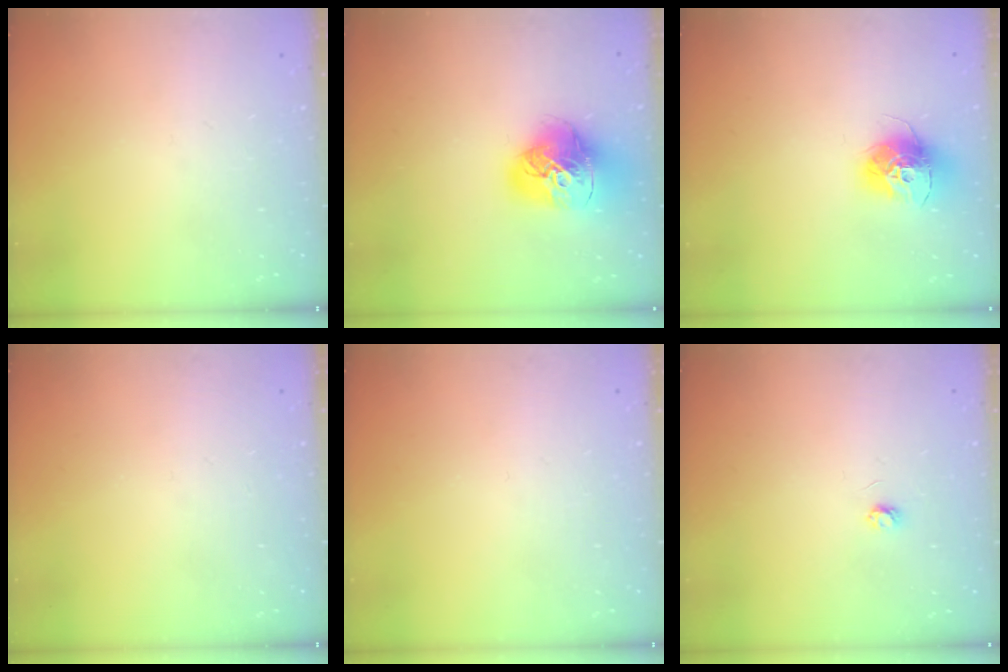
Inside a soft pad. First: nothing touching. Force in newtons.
{"total": 19.2, "press": 19.1, "slide": 2.2}
{"total": 13.0, "press": 13.0, "slide": 1.0}
{"total": 0.0}
{"total": 0.0}
{"total": 2.9, "press": 2.9, "slide": 0.3}